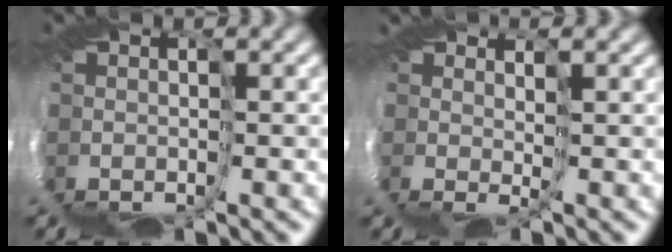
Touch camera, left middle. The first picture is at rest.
{"total": 2.2, "force": [2.1, -0.4, 0.4], "torque": [-0.002, -0.002, 0.029]}